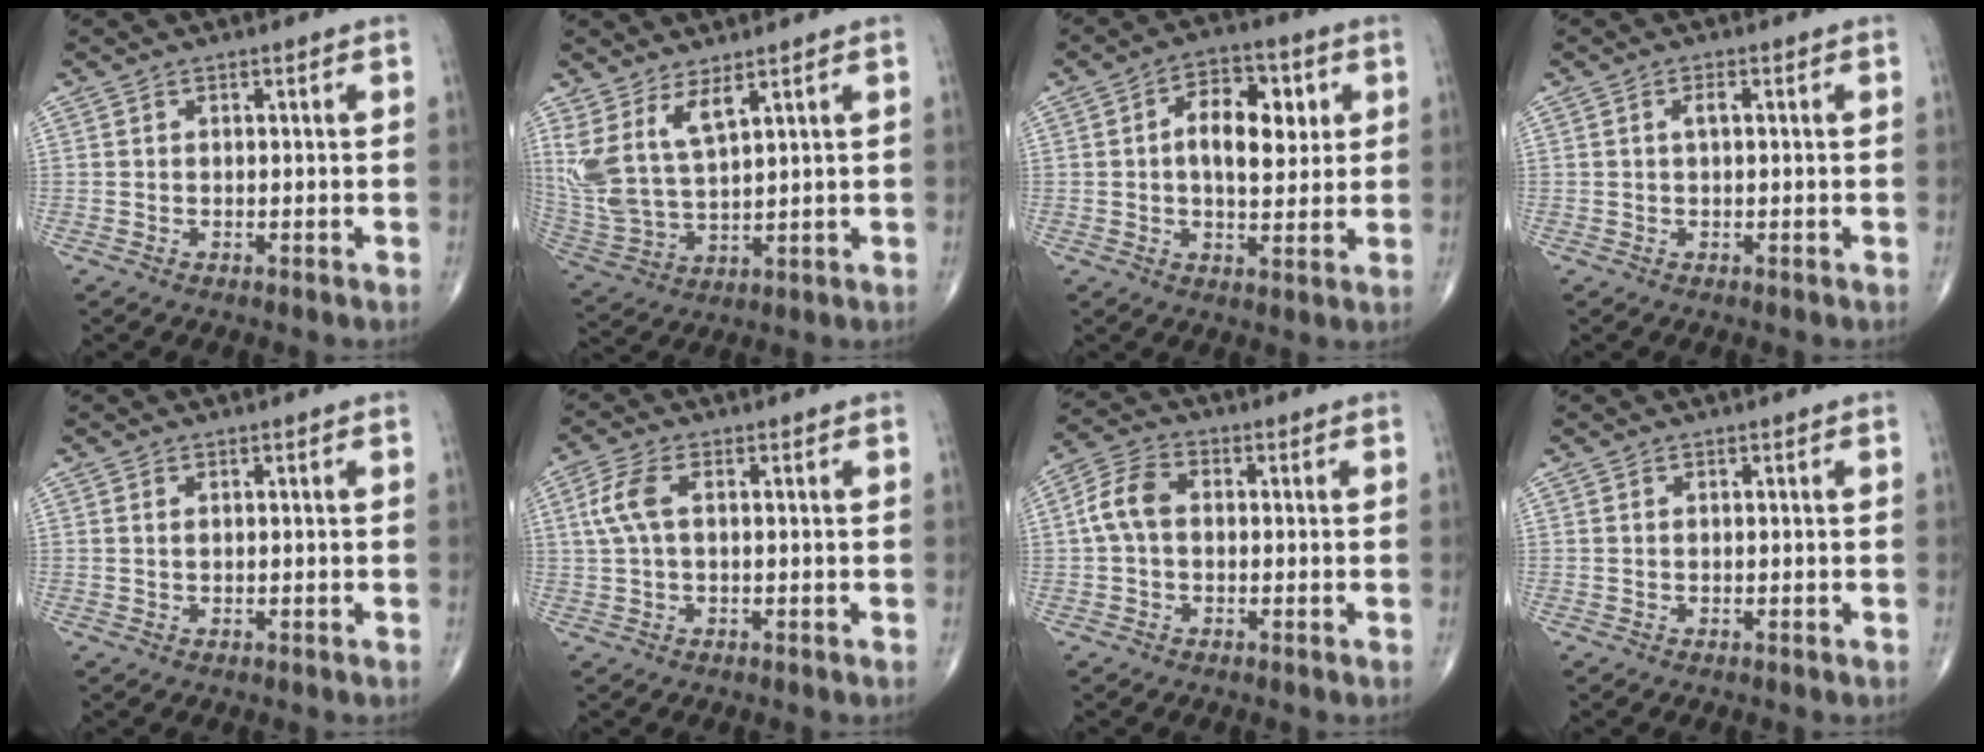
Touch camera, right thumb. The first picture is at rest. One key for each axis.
{"total": 10.0, "fx": 5.5, "fy": 3.5, "fz": 7.6, "tx": -0.168, "ty": -0.032, "tz": 0.128}
{"total": 11.3, "fx": 2.2, "fy": 6.4, "fz": 9.1, "tx": -0.111, "ty": 0.003, "tz": 0.030}
{"total": 1.5, "fx": 0.2, "fy": 0.6, "fz": 1.4, "tx": -0.028, "ty": 0.002, "tz": 0.003}
{"total": 0.6, "fx": 0.3, "fy": 0.2, "fz": 0.4, "tx": -0.011, "ty": 0.003, "tz": 0.007}
{"total": 5.1, "fx": 1.0, "fy": 2.4, "fz": 4.4, "tx": -0.118, "ty": 0.015, "tz": 0.018}
{"total": 6.3, "fx": 0.1, "fy": 4.2, "fz": 4.7, "tx": -0.094, "ty": 0.020, "tz": -0.006}
{"total": 0.0}